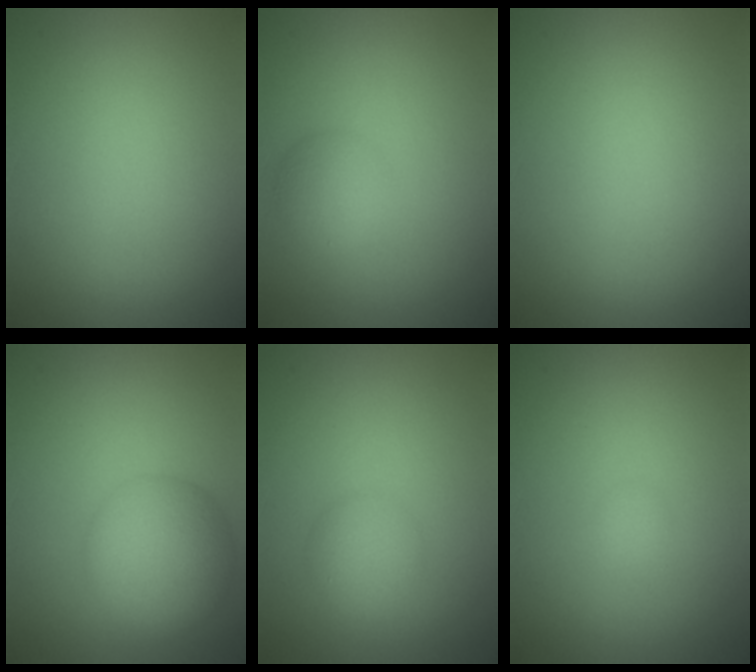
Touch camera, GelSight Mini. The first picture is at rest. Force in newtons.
{"total": 2.3, "press": 2.3, "slide": 0.1}
{"total": 0.0}
{"total": 5.9, "press": 5.9, "slide": 0.3}
{"total": 2.5, "press": 2.5, "slide": 0.1}
{"total": 0.6, "press": 0.6, "slide": 0.0}